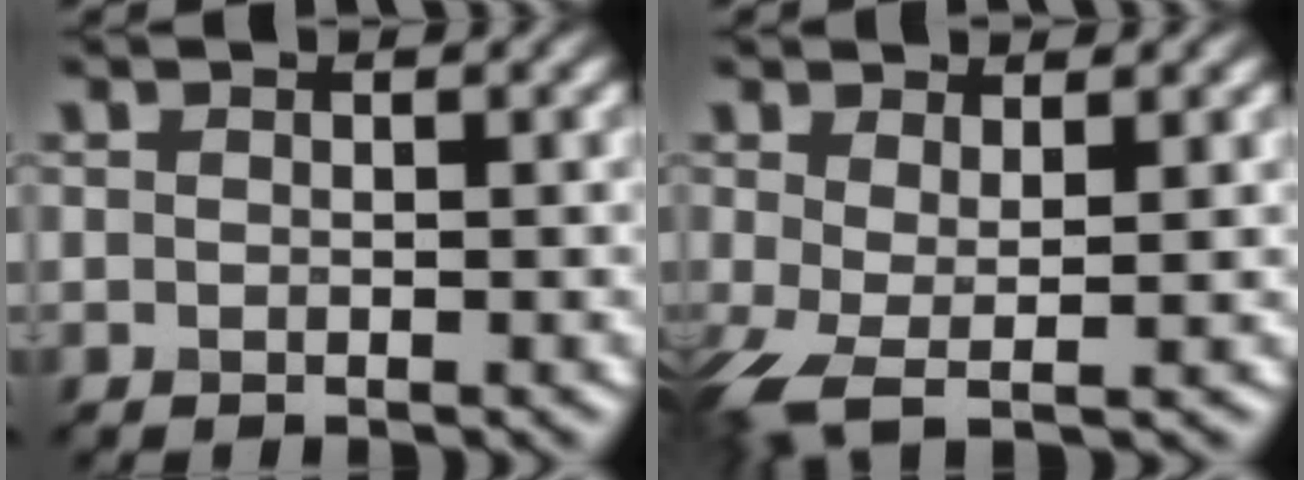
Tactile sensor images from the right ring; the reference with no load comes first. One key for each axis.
{"total": 3.6, "fx": -0.2, "fy": 1.2, "fz": 3.4, "tx": -0.078, "ty": -0.007, "tz": -0.009}